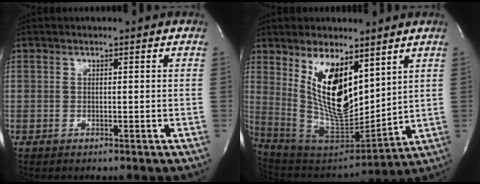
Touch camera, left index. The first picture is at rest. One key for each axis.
{"total": 14.0, "fx": 6.0, "fy": 5.4, "fz": 11.5, "tx": -0.222, "ty": -0.010, "tz": 0.125}